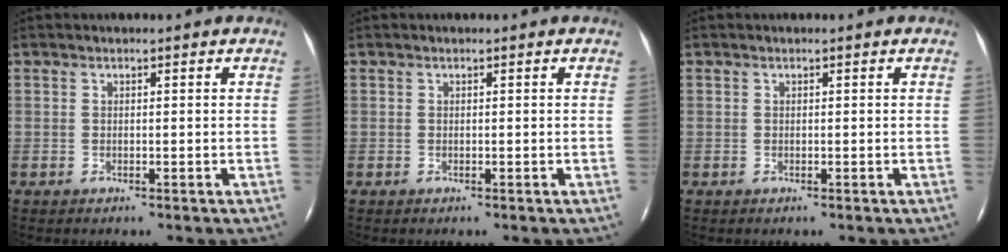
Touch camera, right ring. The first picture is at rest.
{"total": 0.0}
{"total": 0.0}